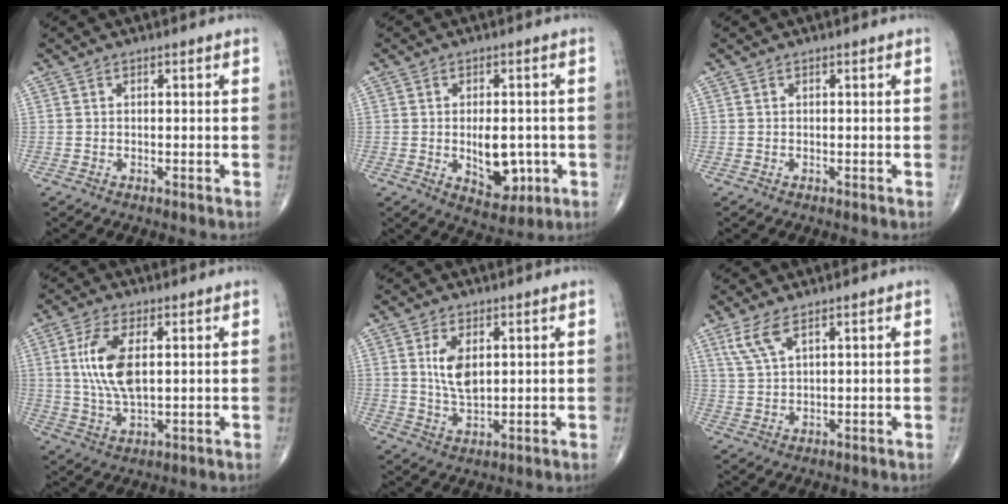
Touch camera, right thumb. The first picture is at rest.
{"total": 8.6, "force": [-1.4, 5.1, 6.9], "torque": [-0.074, -0.003, -0.006]}
{"total": 0.0}
{"total": 10.1, "force": [2.0, 4.4, 8.9], "torque": [-0.186, -0.008, 0.040]}
{"total": 6.5, "force": [1.7, 3.4, 5.3], "torque": [-0.092, -0.012, 0.038]}
{"total": 4.8, "force": [2.9, 1.5, 3.5], "torque": [-0.084, -0.005, 0.070]}